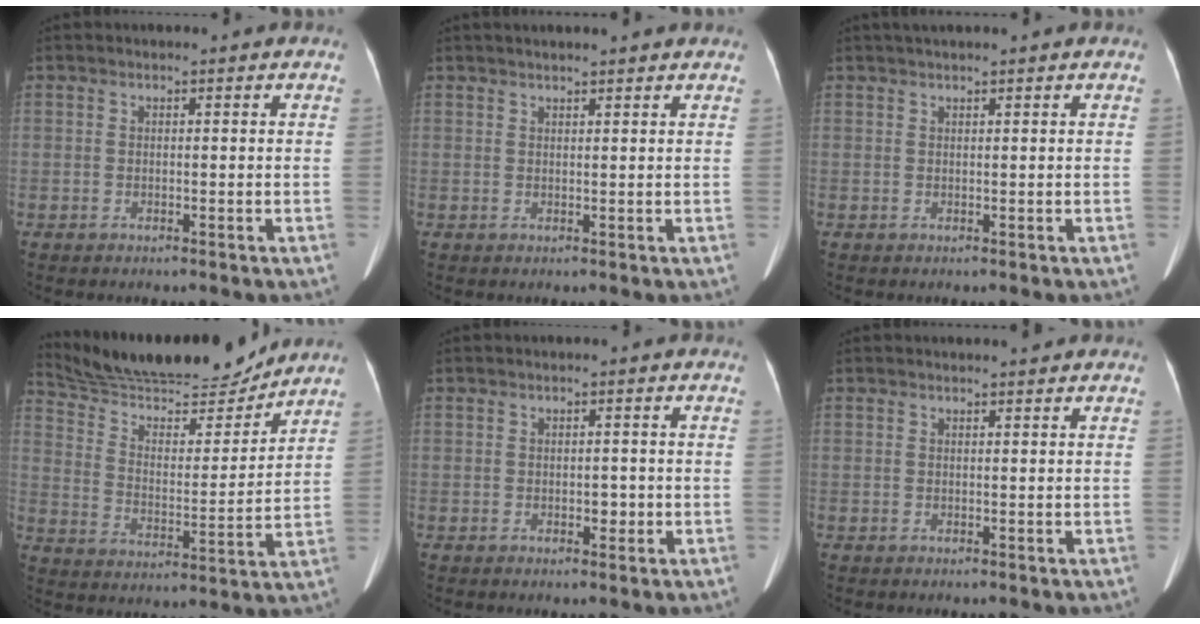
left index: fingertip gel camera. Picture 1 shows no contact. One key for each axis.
{"total": 6.4, "fx": 5.6, "fy": 0.6, "fz": 3.1, "tx": -0.044, "ty": 0.028, "tz": 0.071}
{"total": 2.7, "fx": 2.1, "fy": -0.1, "fz": 1.6, "tx": -0.019, "ty": 0.029, "tz": 0.037}
{"total": 19.5, "fx": 18.1, "fy": 2.4, "fz": 6.8, "tx": -0.118, "ty": -0.011, "tz": 0.285}
{"total": 1.6, "fx": -0.8, "fy": 0.9, "fz": 1.2, "tx": -0.017, "ty": -0.001, "tz": -0.009}
{"total": 1.1, "fx": 1.0, "fy": 0.0, "fz": 0.5, "tx": -0.009, "ty": 0.002, "tz": 0.016}